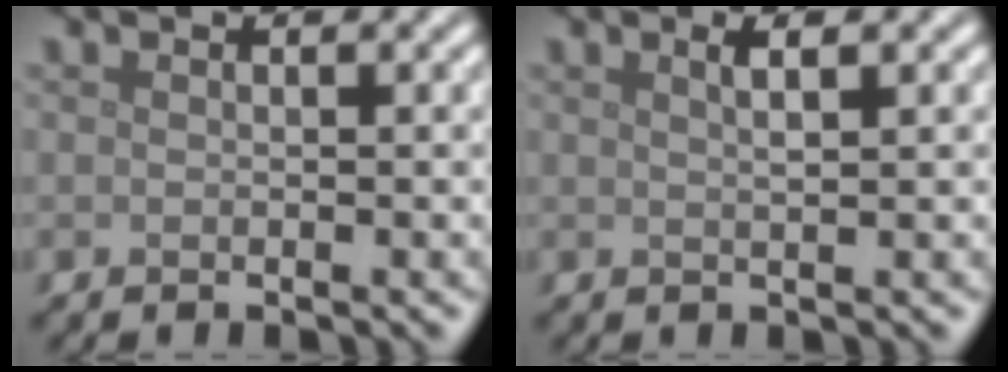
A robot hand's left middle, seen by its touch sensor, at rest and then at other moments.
{"total": 1.6, "force": [0.8, 0.4, 1.3], "torque": [-0.016, 0.005, 0.009]}